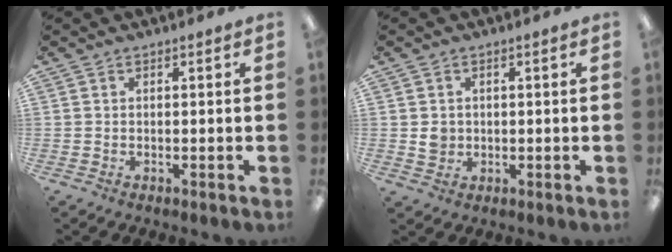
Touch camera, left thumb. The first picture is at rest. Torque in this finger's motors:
{"motor_torque": [-0.10, 0.09, -0.24, 0.13, 0.00]}